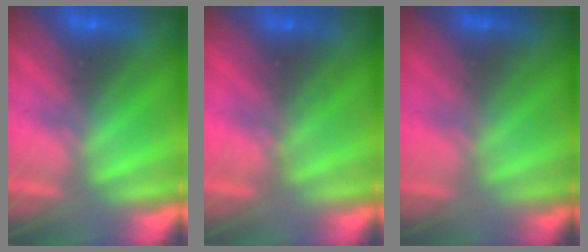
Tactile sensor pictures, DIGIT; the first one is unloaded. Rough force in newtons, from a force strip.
{"total": 5.0}
{"total": 1.4}